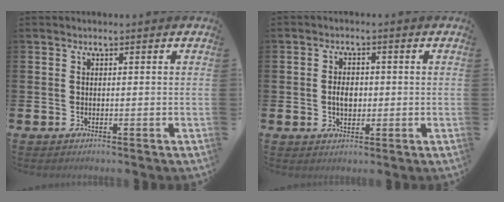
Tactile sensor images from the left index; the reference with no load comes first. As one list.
[{"total": 3.0, "force": [0.0, 2.0, 2.3], "torque": [-0.025, 0.001, -0.007]}]